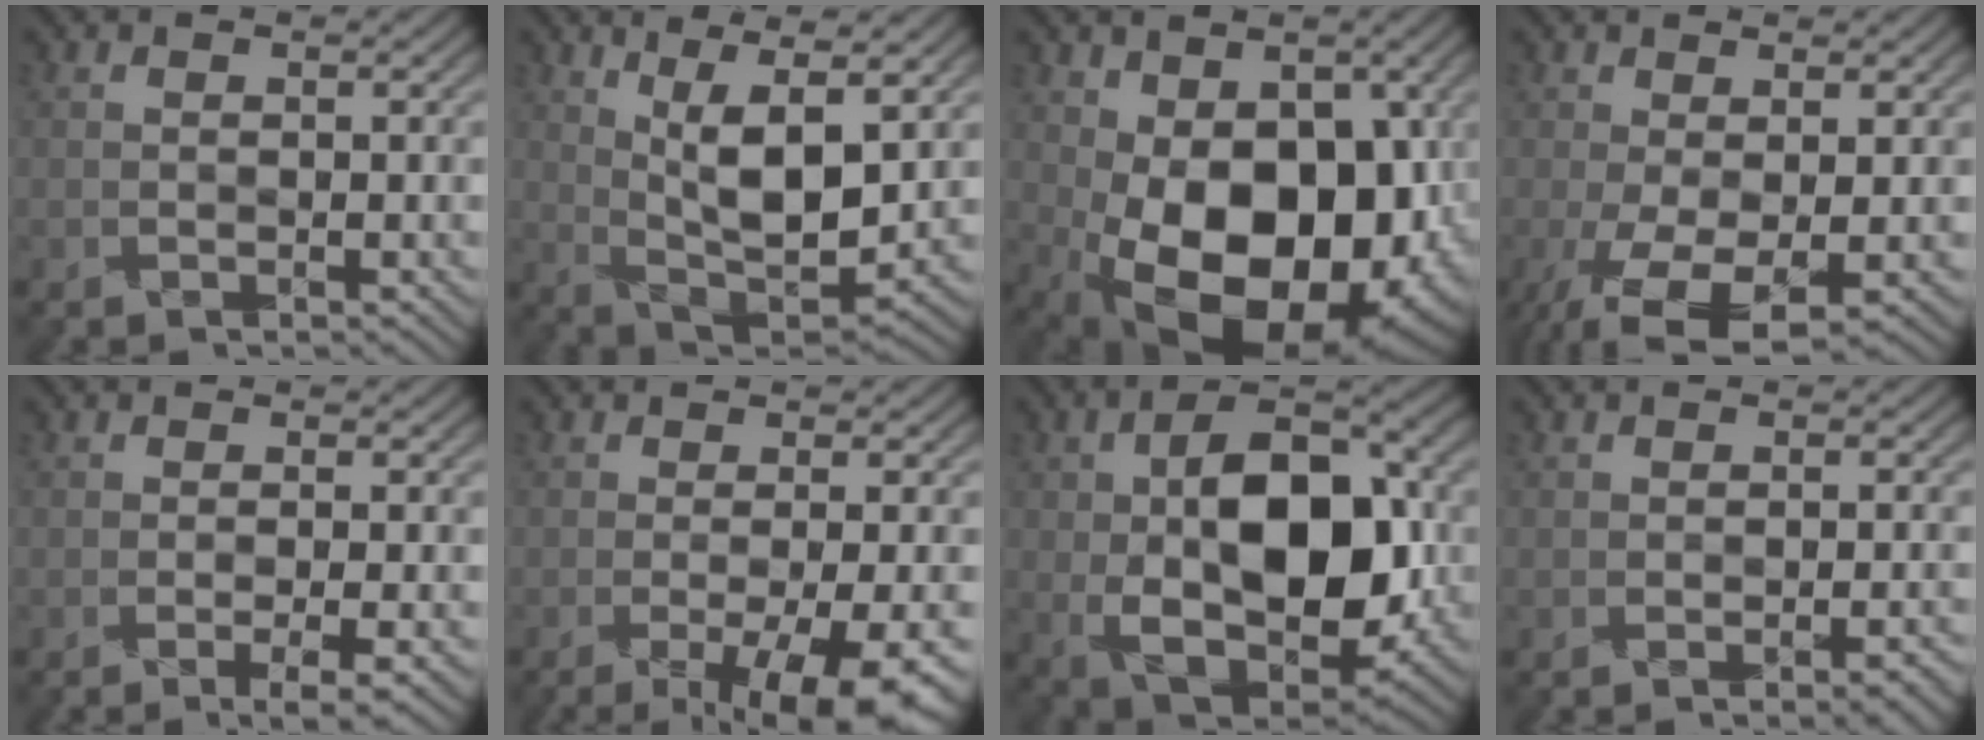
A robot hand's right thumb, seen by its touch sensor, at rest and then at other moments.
{"total": 10.4, "force": [3.1, 4.0, 9.1], "torque": [-0.181, -0.004, 0.058]}
{"total": 18.5, "force": [-2.3, 11.4, 14.4], "torque": [-0.177, -0.045, -0.017]}
{"total": 7.2, "force": [-2.7, 2.3, 6.3], "torque": [-0.130, 0.000, -0.049]}
{"total": 2.0, "force": [-1.0, -0.1, 1.8], "torque": [-0.034, 0.002, -0.020]}
{"total": 7.3, "force": [-3.0, 1.4, 6.4], "torque": [-0.087, -0.001, -0.045]}
{"total": 14.8, "force": [-0.7, 8.5, 12.1], "torque": [-0.198, 0.000, -0.015]}
{"total": 2.6, "force": [-1.2, 0.9, 2.1], "torque": [-0.030, 0.001, -0.018]}